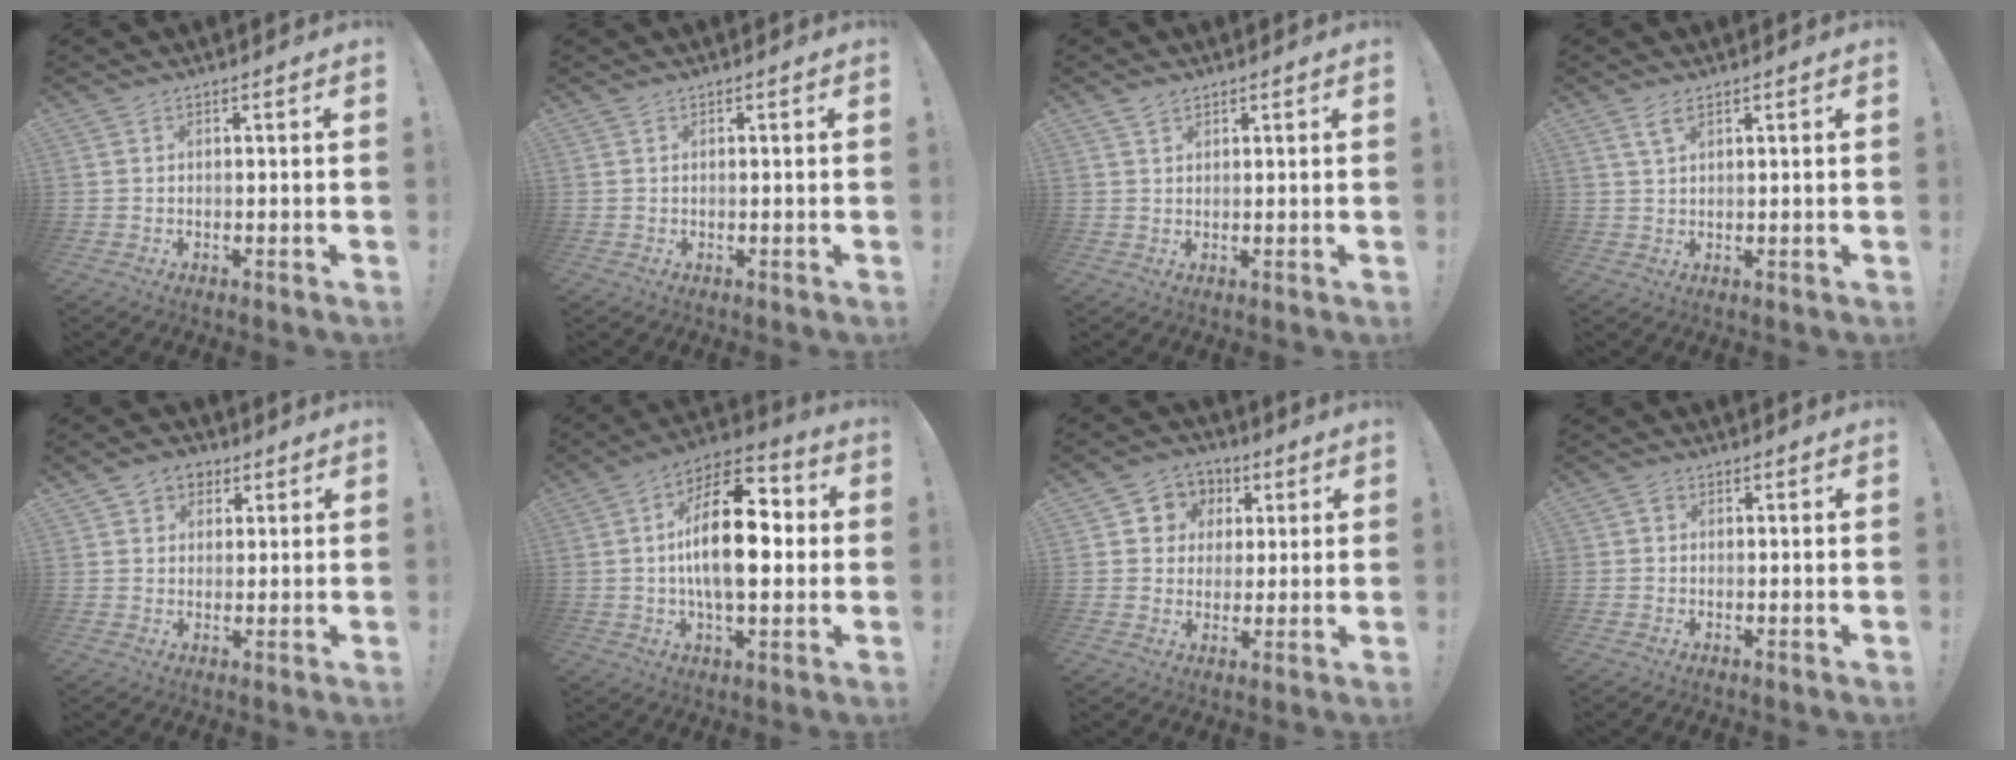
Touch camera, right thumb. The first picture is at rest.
{"total": 0.0}
{"total": 2.2, "force": [1.8, 1.0, 1.0], "torque": [-0.021, -0.004, 0.033]}
{"total": 3.1, "force": [1.8, 0.9, 2.4], "torque": [-0.049, -0.002, 0.033]}
{"total": 5.5, "force": [2.4, 4.6, 1.7], "torque": [-0.021, -0.008, 0.046]}
{"total": 20.7, "force": [0.7, 10.0, 18.2], "torque": [-0.297, 0.001, 0.003]}
{"total": 7.5, "force": [0.9, 7.2, 1.8], "torque": [-0.018, -0.004, 0.022]}
{"total": 1.3, "force": [-0.2, 1.1, 0.6], "torque": [-0.010, 0.004, -0.005]}